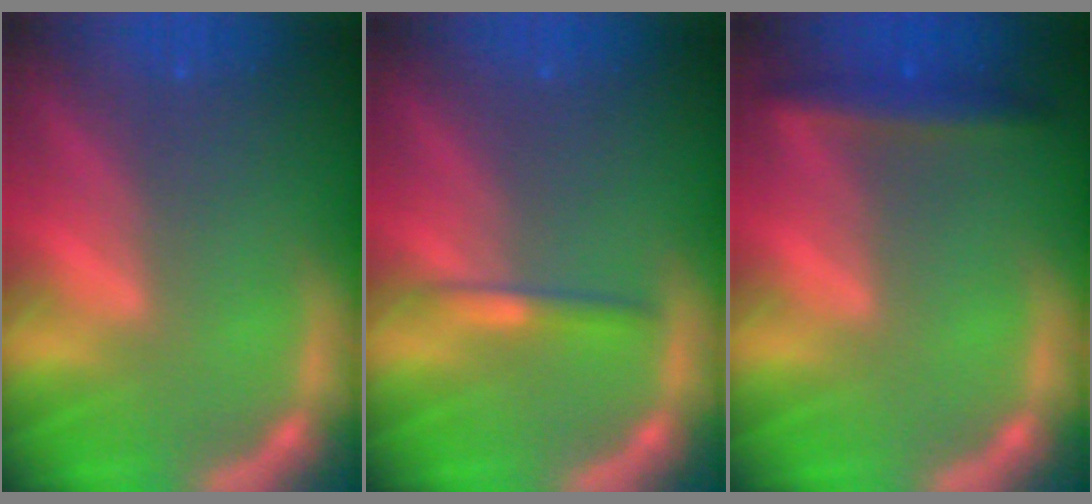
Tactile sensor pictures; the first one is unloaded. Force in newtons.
{"total": 1.4}
{"total": 2.9}